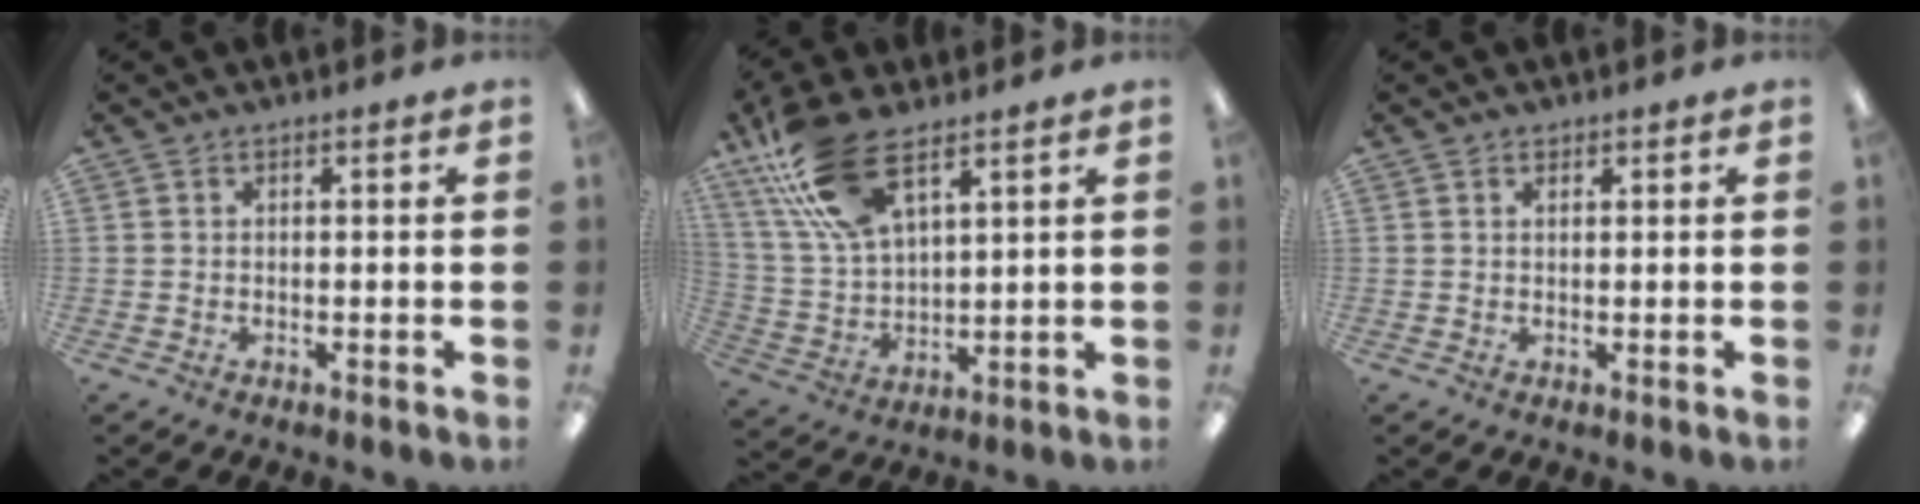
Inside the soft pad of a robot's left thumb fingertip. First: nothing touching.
{"total": 17.4, "force": [10.7, 7.4, 11.6], "torque": [-0.261, -0.033, 0.190]}
{"total": 0.8, "force": [0.6, 0.5, 0.2], "torque": [-0.005, 0.002, 0.011]}